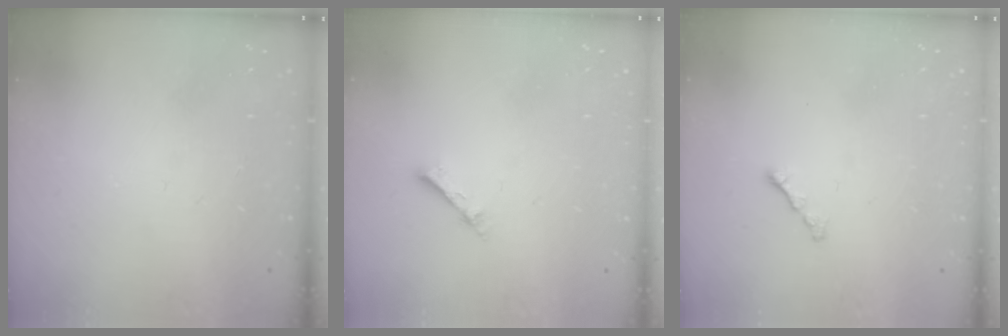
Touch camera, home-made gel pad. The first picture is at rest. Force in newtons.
{"total": 2.1, "press": 2.1, "slide": 0.3}
{"total": 1.2, "press": 1.1, "slide": 0.5}